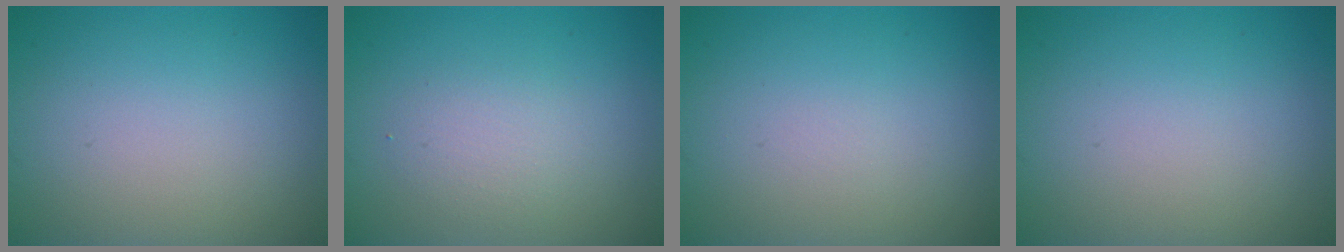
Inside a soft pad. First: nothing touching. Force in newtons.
{"total": 1.9, "press": 1.9, "slide": 0.1}
{"total": 0.0}
{"total": 0.0}